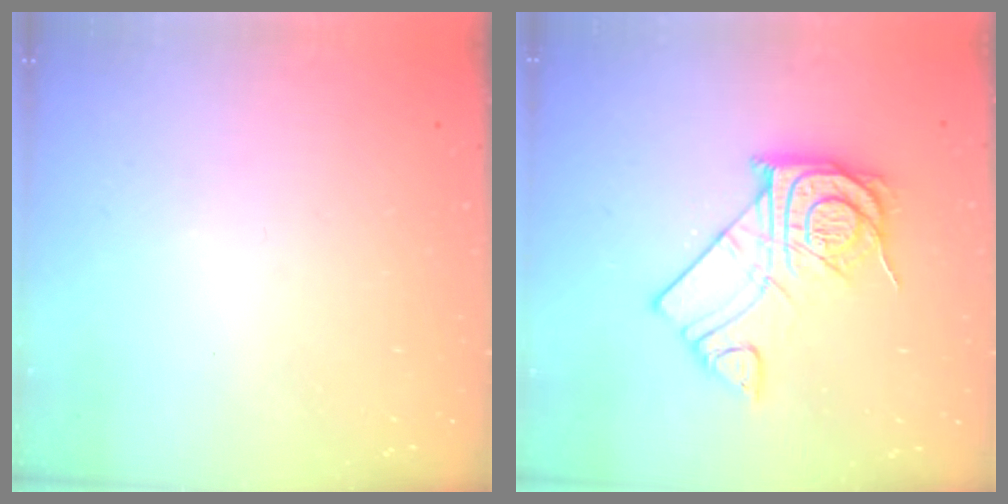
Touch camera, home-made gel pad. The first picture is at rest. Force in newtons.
{"total": 14.3, "press": 14.3, "slide": 1.3}